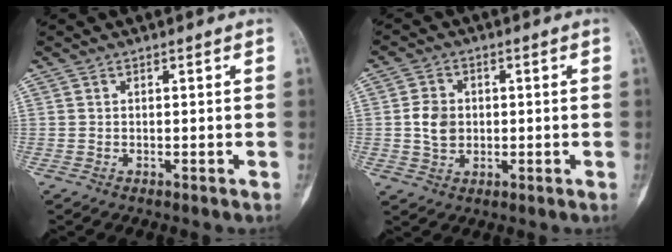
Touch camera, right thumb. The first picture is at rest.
{"total": 5.3, "force": [0.0, 4.3, 3.1], "torque": [-0.044, 0.002, 0.001]}